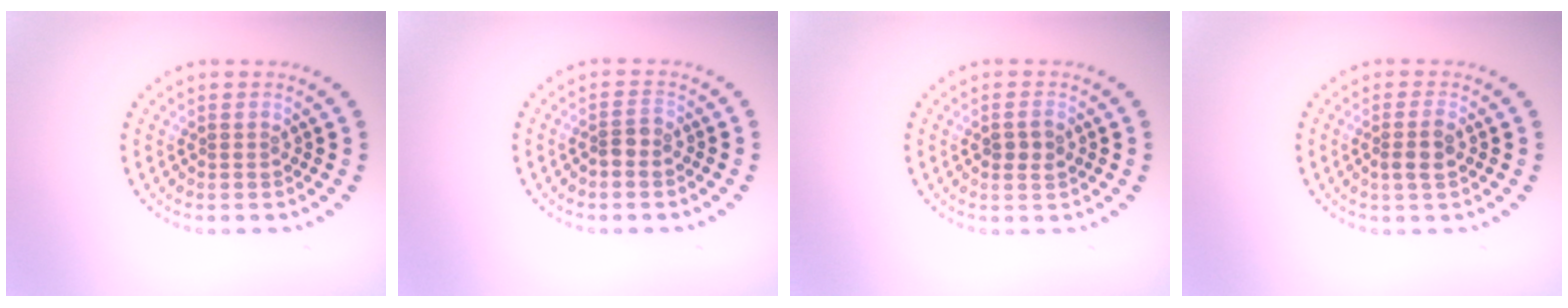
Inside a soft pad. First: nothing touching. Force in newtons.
{"total": 1.5, "press": 1.2, "slide": 0.8}
{"total": 1.6, "press": 1.6, "slide": 0.3}
{"total": 1.9, "press": 1.7, "slide": 0.6}